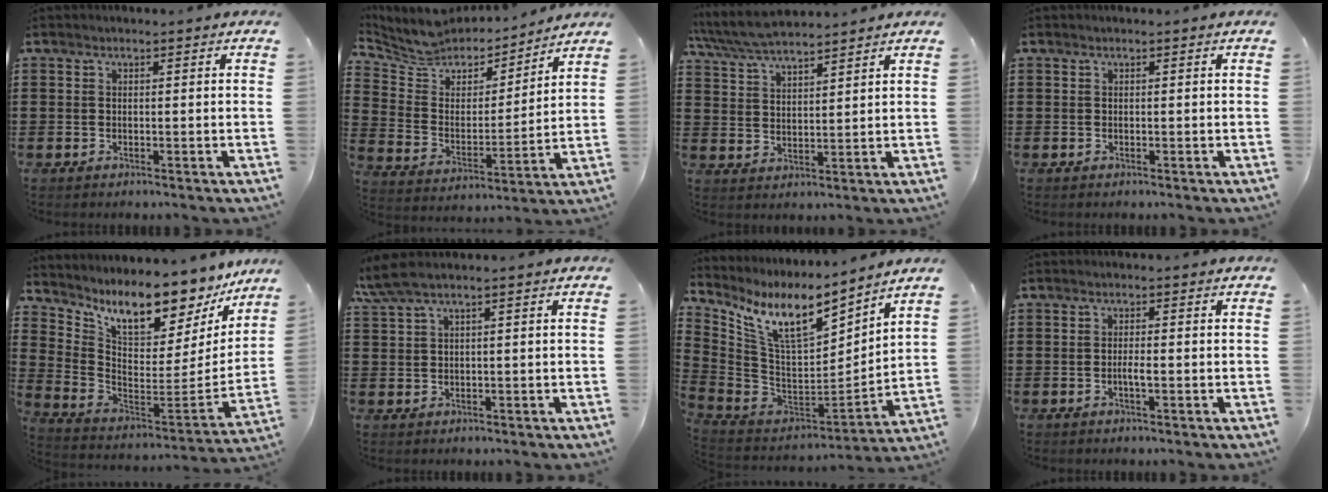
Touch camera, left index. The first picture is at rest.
{"total": 6.8, "force": [6.2, 2.5, 0.8], "torque": [-0.060, -0.045, 0.108]}
{"total": 5.7, "force": [5.3, 0.7, 1.9], "torque": [-0.055, -0.017, 0.097]}
{"total": 0.0}
{"total": 11.4, "force": [10.1, 2.0, 4.8], "torque": [-0.117, -0.086, 0.171]}
{"total": 3.0, "force": [1.4, 0.3, 2.6], "torque": [-0.060, -0.002, 0.024]}
{"total": 11.2, "force": [7.9, 2.7, 7.4], "torque": [-0.177, -0.051, 0.136]}
{"total": 1.8, "force": [-0.5, 0.3, 1.7], "torque": [-0.030, -0.001, -0.008]}